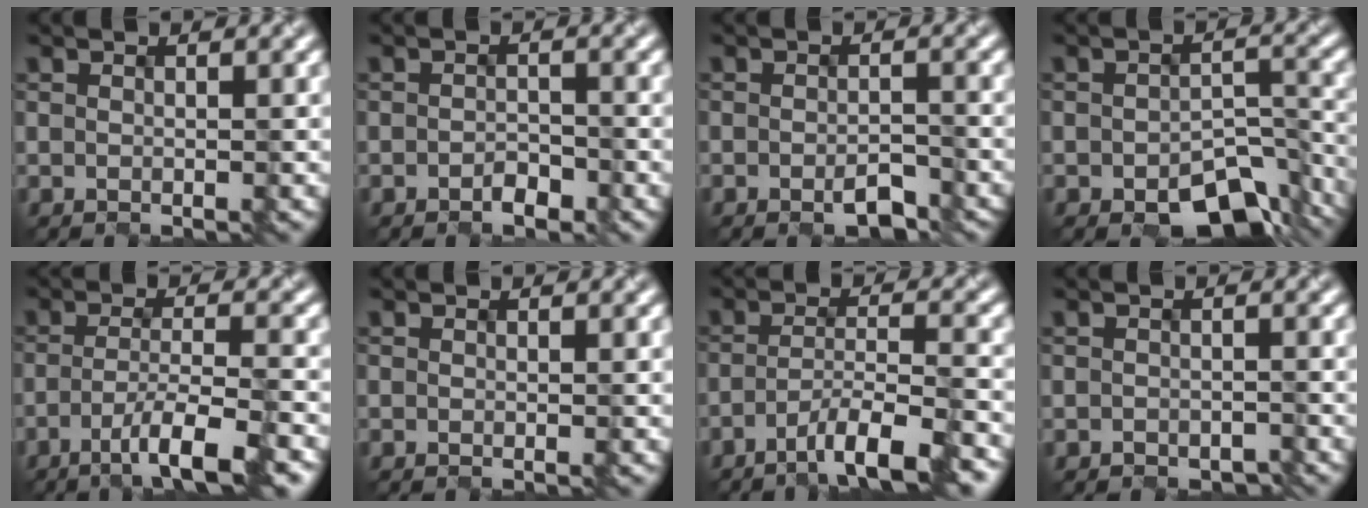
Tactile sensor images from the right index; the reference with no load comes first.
{"total": 1.6, "force": [-1.1, 0.9, 0.7], "torque": [-0.018, -0.002, -0.015]}
{"total": 2.2, "force": [-1.3, 1.0, 1.4], "torque": [-0.028, -0.007, -0.014]}
{"total": 6.9, "force": [-4.1, 3.7, 4.1], "torque": [-0.060, -0.022, -0.049]}
{"total": 5.5, "force": [-2.8, 0.9, 4.6], "torque": [-0.075, -0.002, -0.049]}
{"total": 0.0}
{"total": 6.3, "force": [-4.0, 1.2, 4.6], "torque": [-0.069, 0.004, -0.066]}
{"total": 1.2, "force": [-1.1, 0.5, 0.1], "torque": [-0.008, -0.005, -0.012]}